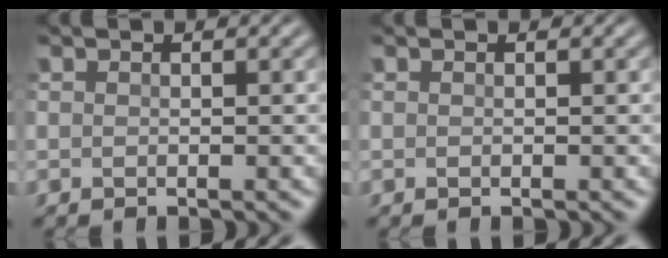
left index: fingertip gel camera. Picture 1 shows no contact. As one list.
[{"total": 0.0}]